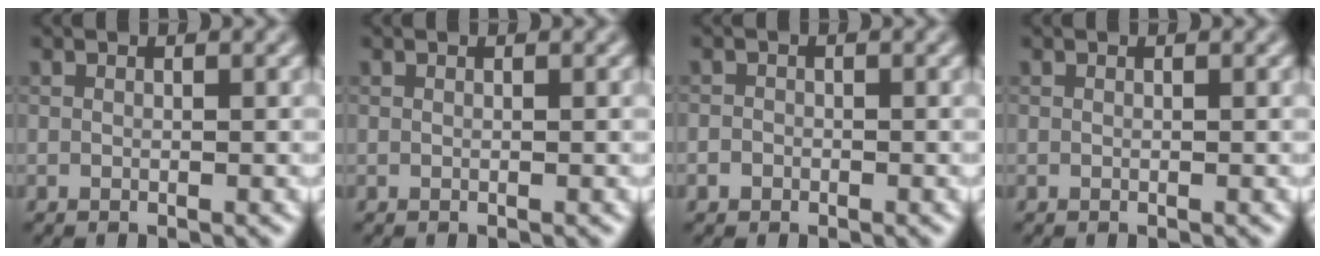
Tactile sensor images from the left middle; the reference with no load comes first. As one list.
[{"total": 0.0}, {"total": 0.9, "force": [-0.5, 0.8, 0.2], "torque": [0.001, -0.001, -0.009]}, {"total": 0.0}]